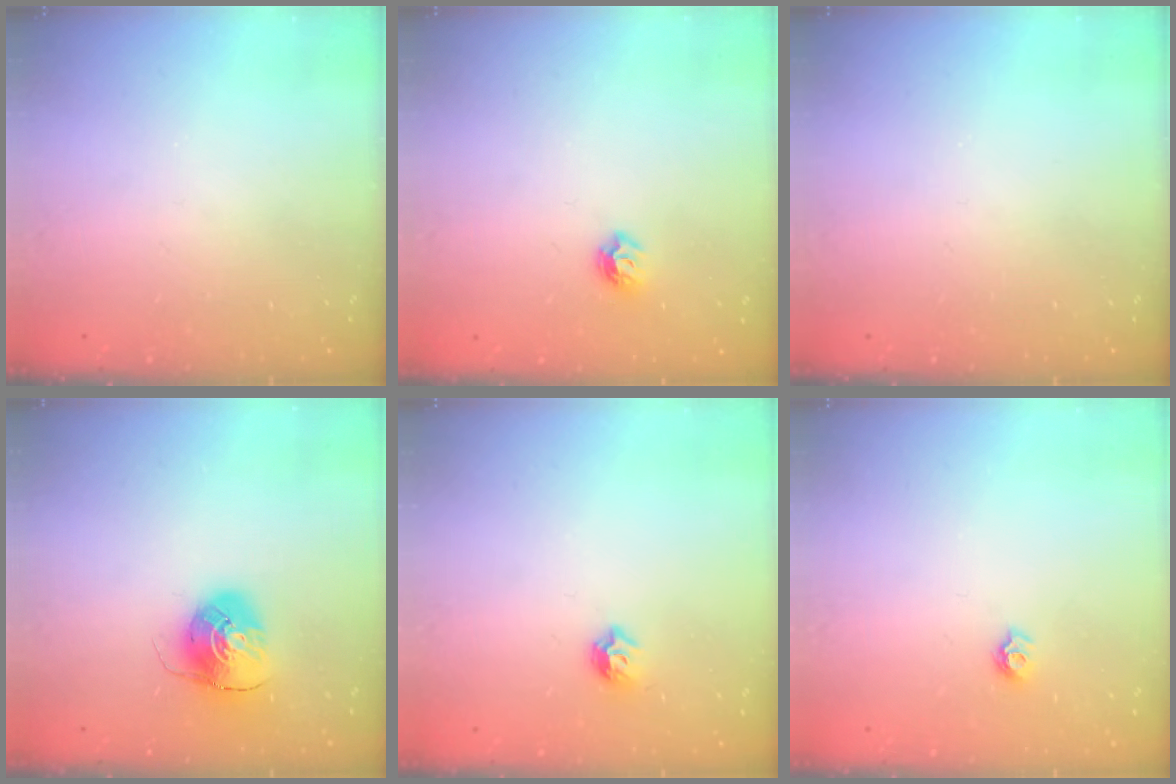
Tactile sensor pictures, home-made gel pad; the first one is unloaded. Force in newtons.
{"total": 6.4, "press": 6.4, "slide": 0.7}
{"total": 0.0}
{"total": 10.3, "press": 10.3, "slide": 0.4}
{"total": 5.3, "press": 5.2, "slide": 1.2}
{"total": 5.7, "press": 5.7, "slide": 0.6}